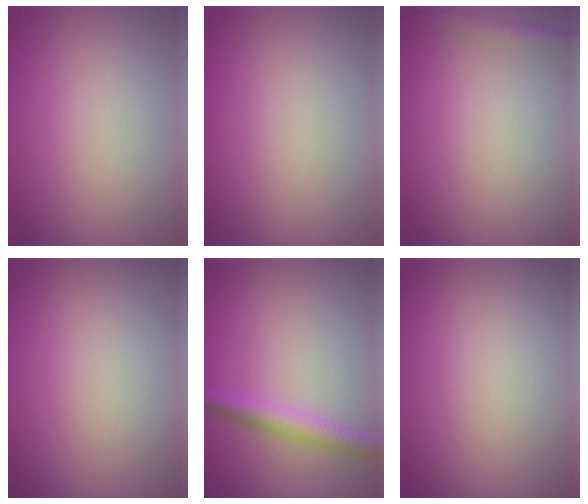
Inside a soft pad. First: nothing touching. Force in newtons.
{"total": 0.0}
{"total": 2.1, "press": 2.1, "slide": 0.1}
{"total": 0.0}
{"total": 2.9, "press": 2.9, "slide": 0.0}
{"total": 0.0}